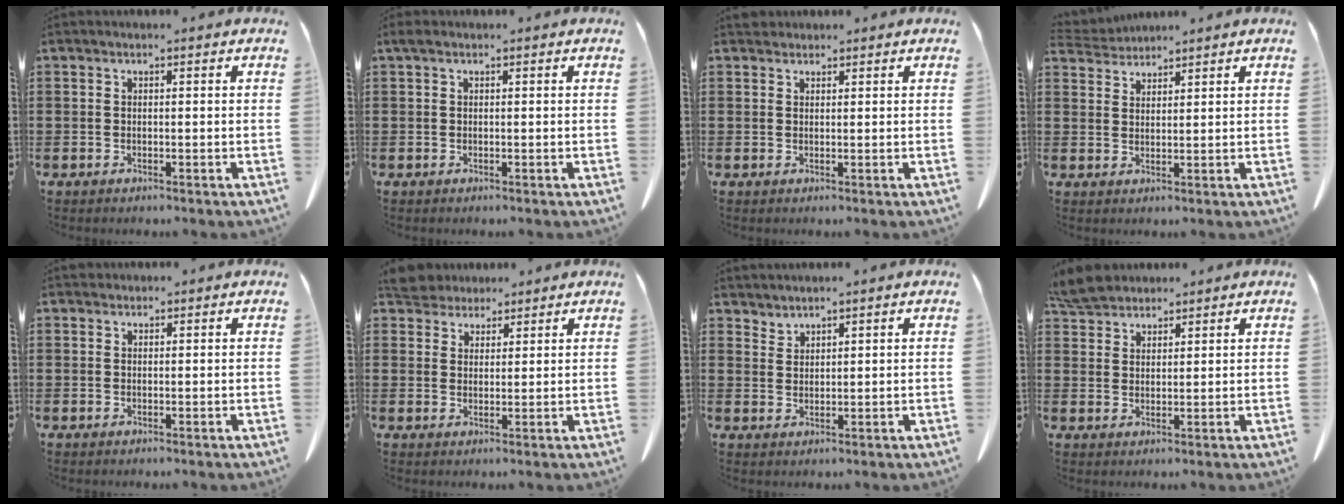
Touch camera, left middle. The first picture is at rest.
{"total": 0.6, "force": [0.1, 0.3, 0.5], "torque": [-0.011, 0.003, 0.002]}
{"total": 1.5, "force": [1.3, 0.6, 0.1], "torque": [-0.007, 0.001, 0.027]}
{"total": 3.3, "force": [3.3, 0.3, 0.4], "torque": [-0.018, -0.008, 0.061]}
{"total": 0.9, "force": [0.8, 0.4, 0.1], "torque": [-0.004, 0.001, 0.015]}
{"total": 4.5, "force": [4.2, 1.5, 0.5], "torque": [-0.029, -0.009, 0.080]}
{"total": 2.0, "force": [2.0, 0.0, -0.3], "torque": [0.001, -0.004, 0.039]}
{"total": 5.2, "force": [4.8, 1.5, 1.4], "torque": [-0.044, -0.005, 0.093]}